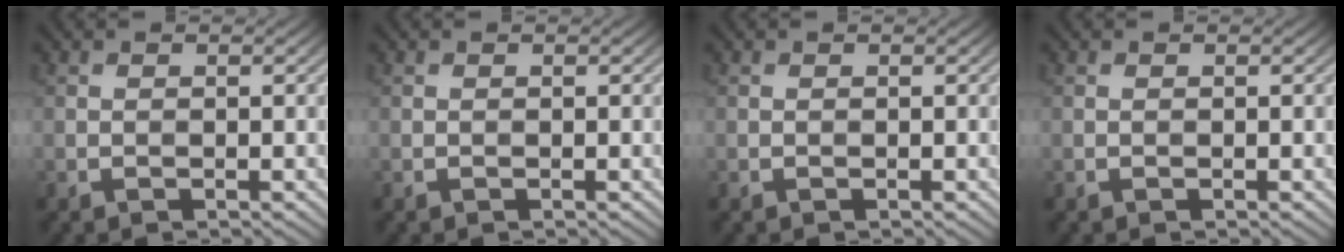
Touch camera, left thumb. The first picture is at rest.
{"total": 0.0}
{"total": 0.0}
{"total": 0.0}